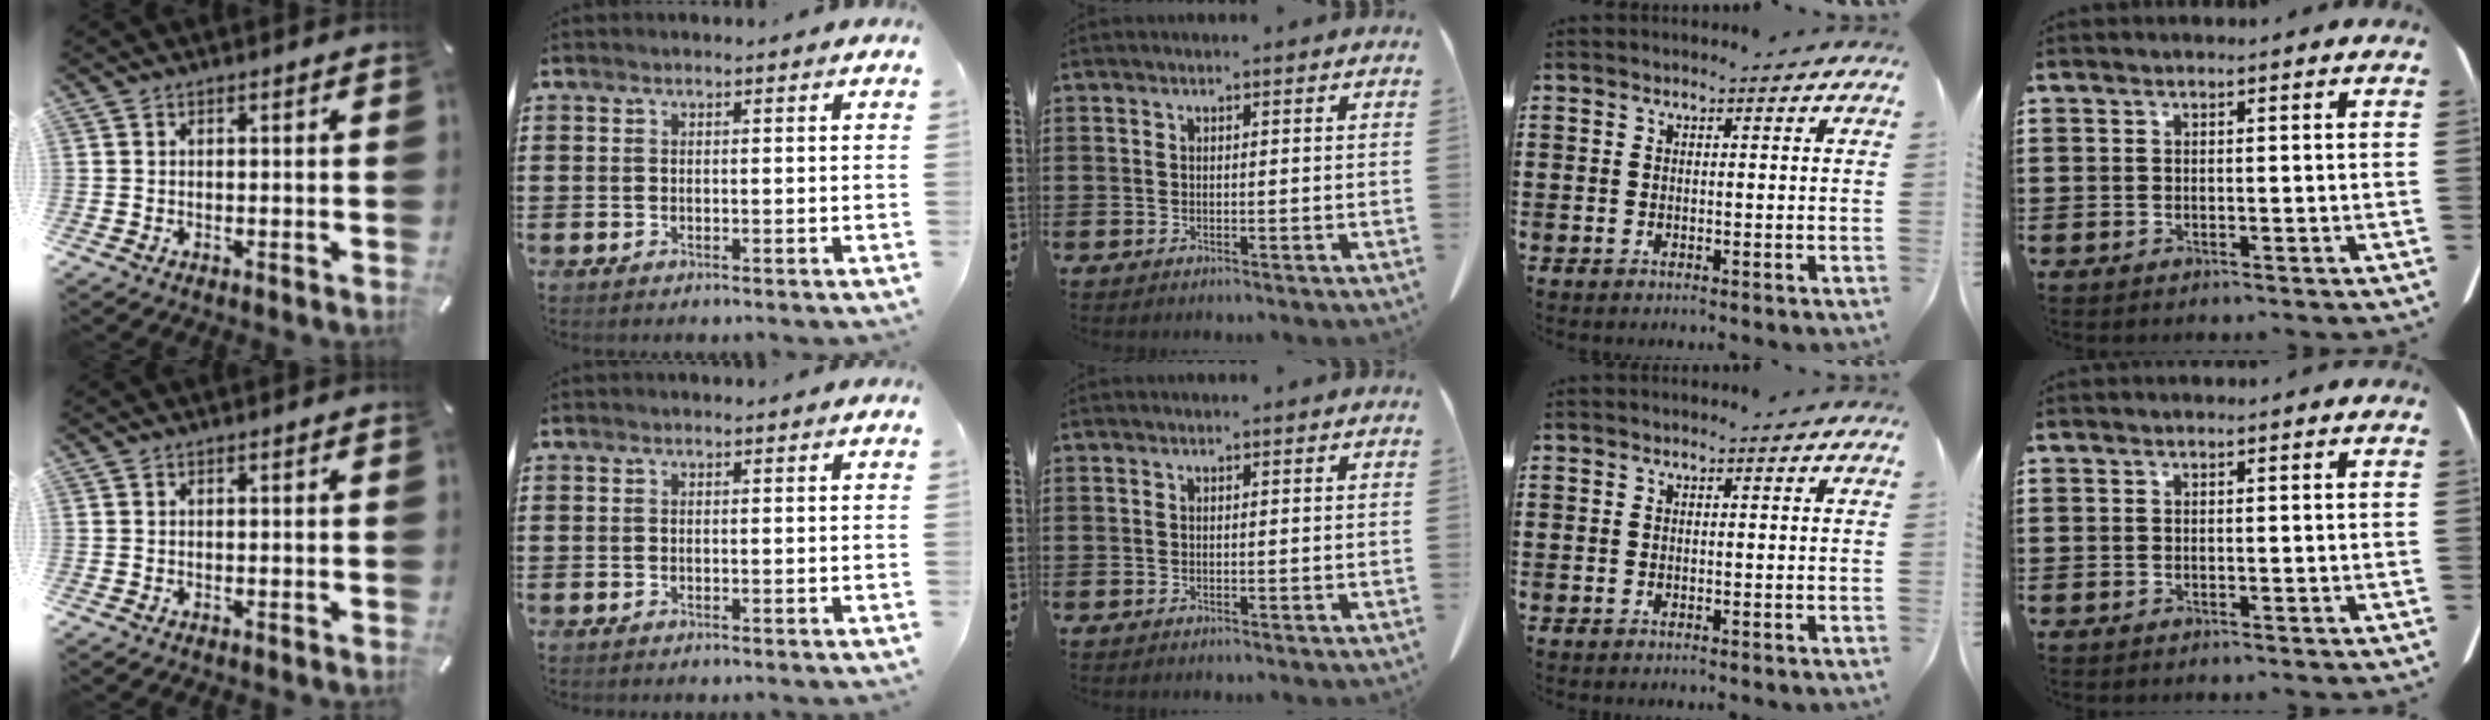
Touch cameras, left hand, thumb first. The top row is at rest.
{}